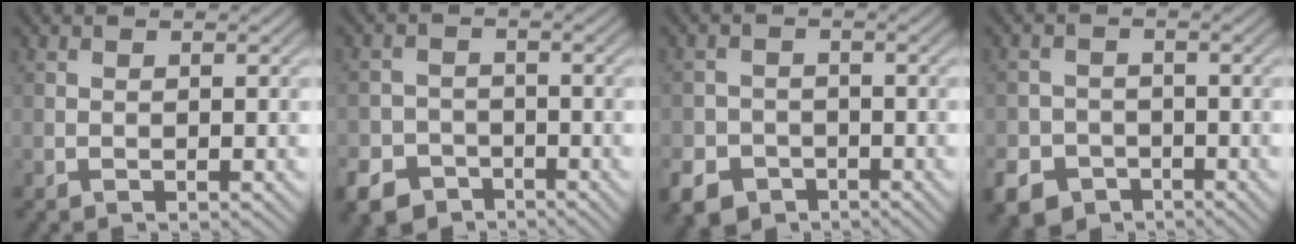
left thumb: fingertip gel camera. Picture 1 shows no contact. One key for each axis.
{"total": 5.5, "fx": -3.7, "fy": 3.6, "fz": 1.6, "tx": -0.032, "ty": -0.003, "tz": -0.073}
{"total": 5.2, "fx": -3.1, "fy": 3.8, "fz": 1.7, "tx": -0.038, "ty": -0.005, "tz": -0.062}
{"total": 6.1, "fx": -3.7, "fy": 4.6, "fz": 1.7, "tx": -0.029, "ty": -0.012, "tz": -0.076}